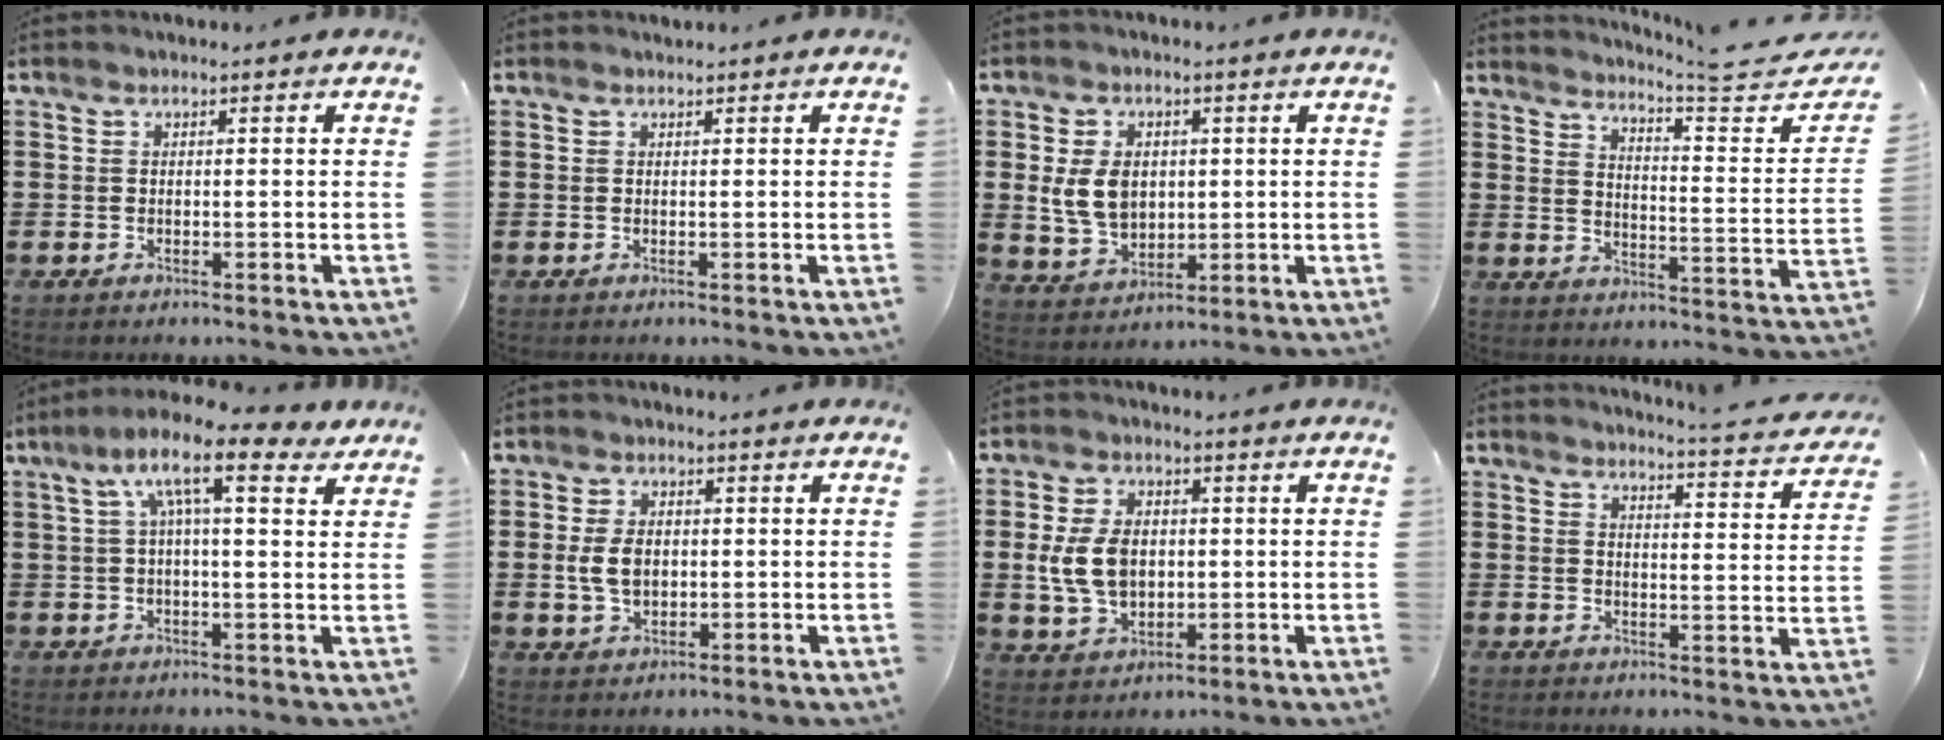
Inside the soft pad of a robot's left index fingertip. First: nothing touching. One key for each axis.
{"total": 0.0}
{"total": 6.8, "fx": 1.0, "fy": 5.0, "fz": 4.4, "tx": -0.103, "ty": 0.007, "tz": 0.014}
{"total": 4.8, "fx": 4.2, "fy": -1.0, "fz": 2.1, "tx": -0.046, "ty": -0.041, "tz": 0.059}
{"total": 11.4, "fx": 6.2, "fy": 2.8, "fz": 9.2, "tx": -0.178, "ty": -0.009, "tz": 0.102}
{"total": 4.8, "fx": 0.3, "fy": 3.2, "fz": 3.6, "tx": -0.081, "ty": 0.002, "tz": -0.002}
{"total": 7.8, "fx": 0.4, "fy": 5.4, "fz": 5.6, "tx": -0.132, "ty": 0.005, "tz": 0.000}
{"total": 3.4, "fx": 3.3, "fy": -0.5, "fz": 0.8, "tx": -0.026, "ty": -0.033, "tz": 0.049}